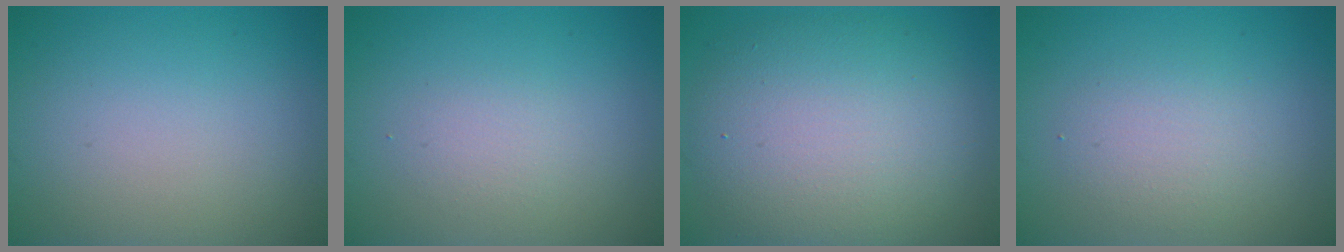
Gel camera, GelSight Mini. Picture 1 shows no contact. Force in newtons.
{"total": 1.3, "press": 1.3, "slide": 0.1}
{"total": 9.4, "press": 9.3, "slide": 0.7}
{"total": 2.4, "press": 2.4, "slide": 0.1}